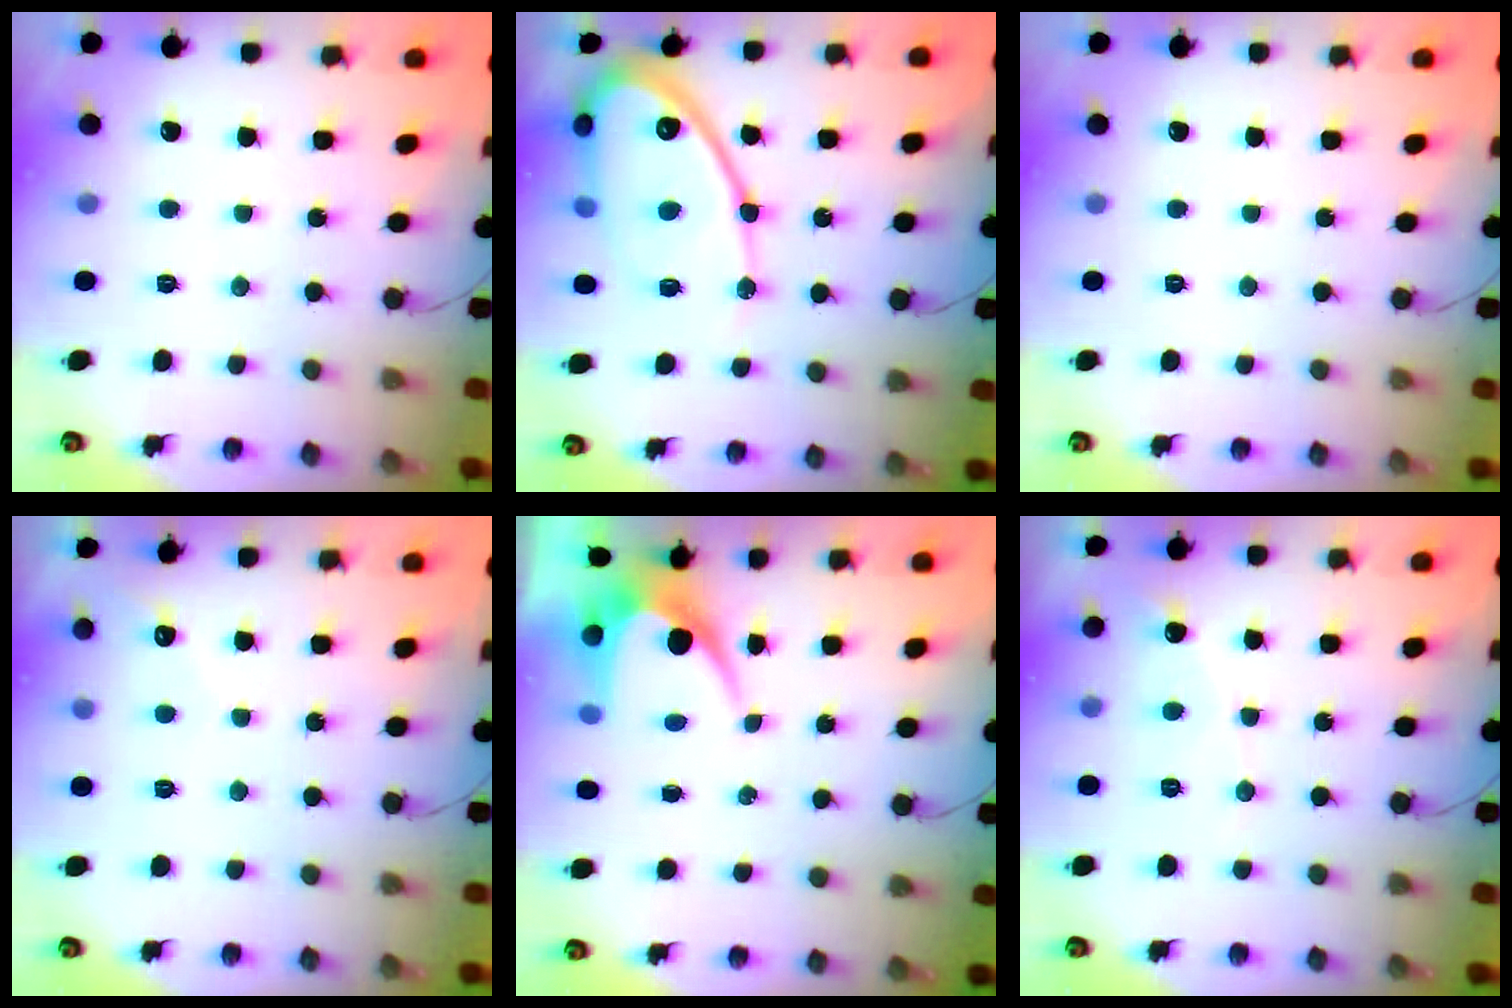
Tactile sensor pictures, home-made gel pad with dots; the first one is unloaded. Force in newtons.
{"total": 18.6, "press": 18.5, "slide": 1.7}
{"total": 0.0}
{"total": 2.9, "press": 2.9, "slide": 0.1}
{"total": 6.9, "press": 6.8, "slide": 0.6}
{"total": 5.5, "press": 5.5, "slide": 0.3}